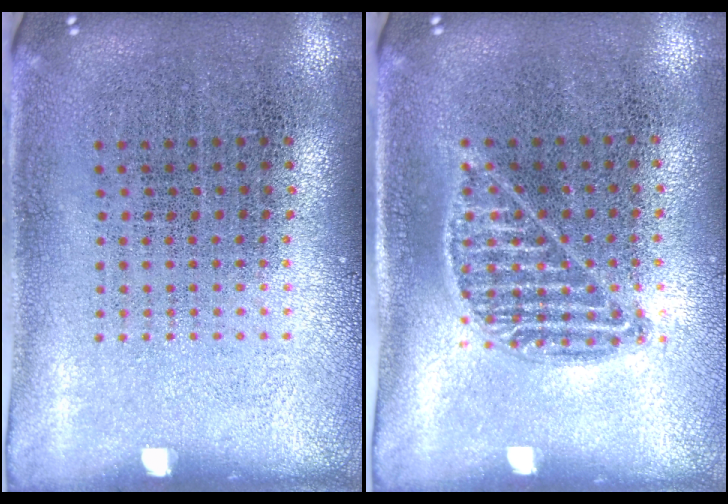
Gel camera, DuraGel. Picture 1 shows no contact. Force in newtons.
{"total": 0.9, "press": 0.9, "slide": 0.4}